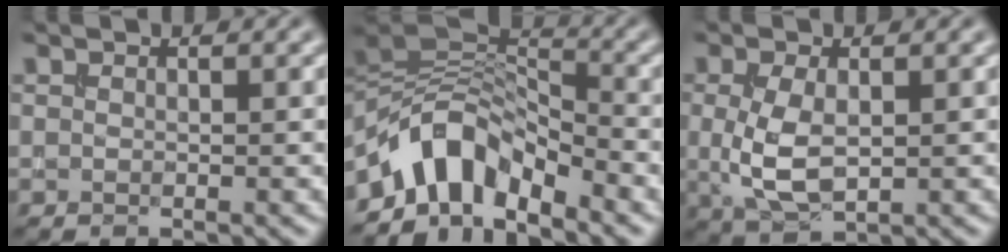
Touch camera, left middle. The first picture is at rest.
{"total": 6.9, "force": [-4.9, 3.3, 3.6], "torque": [-0.044, 0.006, -0.105]}
{"total": 4.3, "force": [-0.1, 2.3, 3.7], "torque": [-0.089, -0.001, 0.003]}